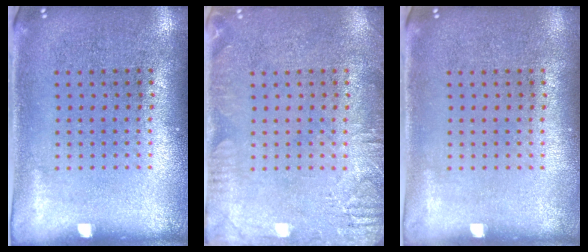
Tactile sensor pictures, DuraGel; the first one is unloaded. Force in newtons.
{"total": 2.6, "press": 2.5, "slide": 0.4}
{"total": 0.0}